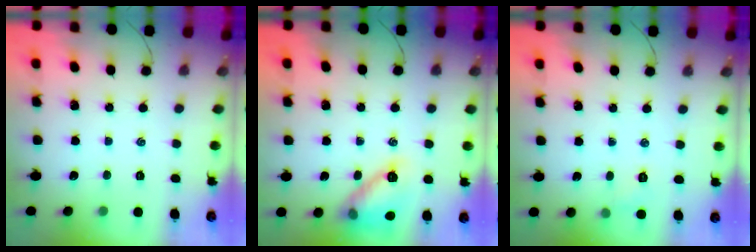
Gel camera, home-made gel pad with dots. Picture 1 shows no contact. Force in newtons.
{"total": 12.2, "press": 12.2, "slide": 0.1}
{"total": 3.6, "press": 3.4, "slide": 1.1}